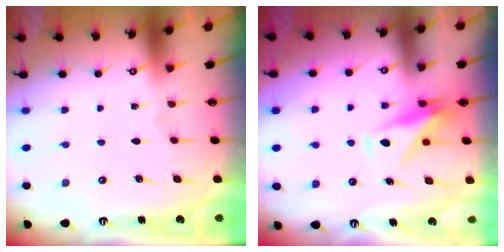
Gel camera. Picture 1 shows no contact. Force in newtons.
{"total": 8.8, "press": 8.6, "slide": 1.7}